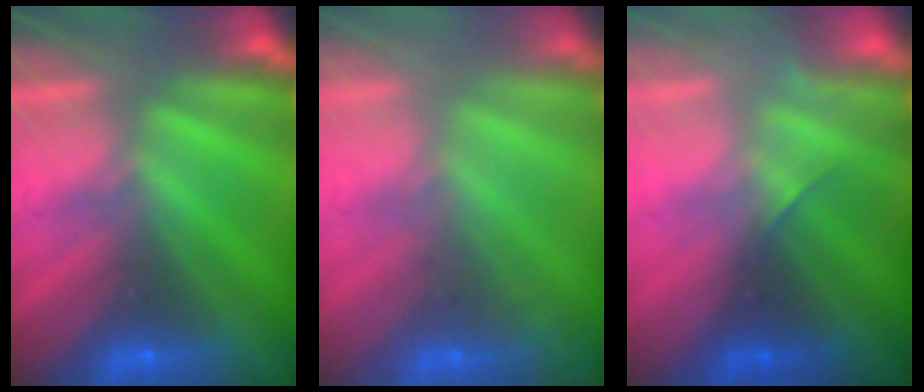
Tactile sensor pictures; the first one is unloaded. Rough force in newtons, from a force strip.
{"total": 2.4}
{"total": 1.9}